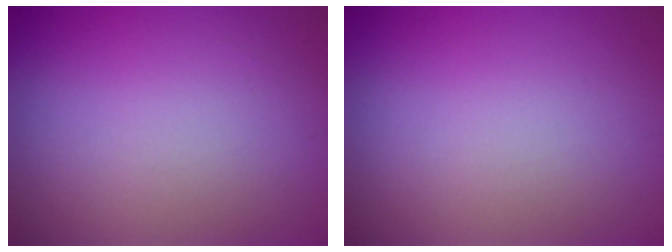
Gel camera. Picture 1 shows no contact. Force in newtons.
{"total": 0.0}